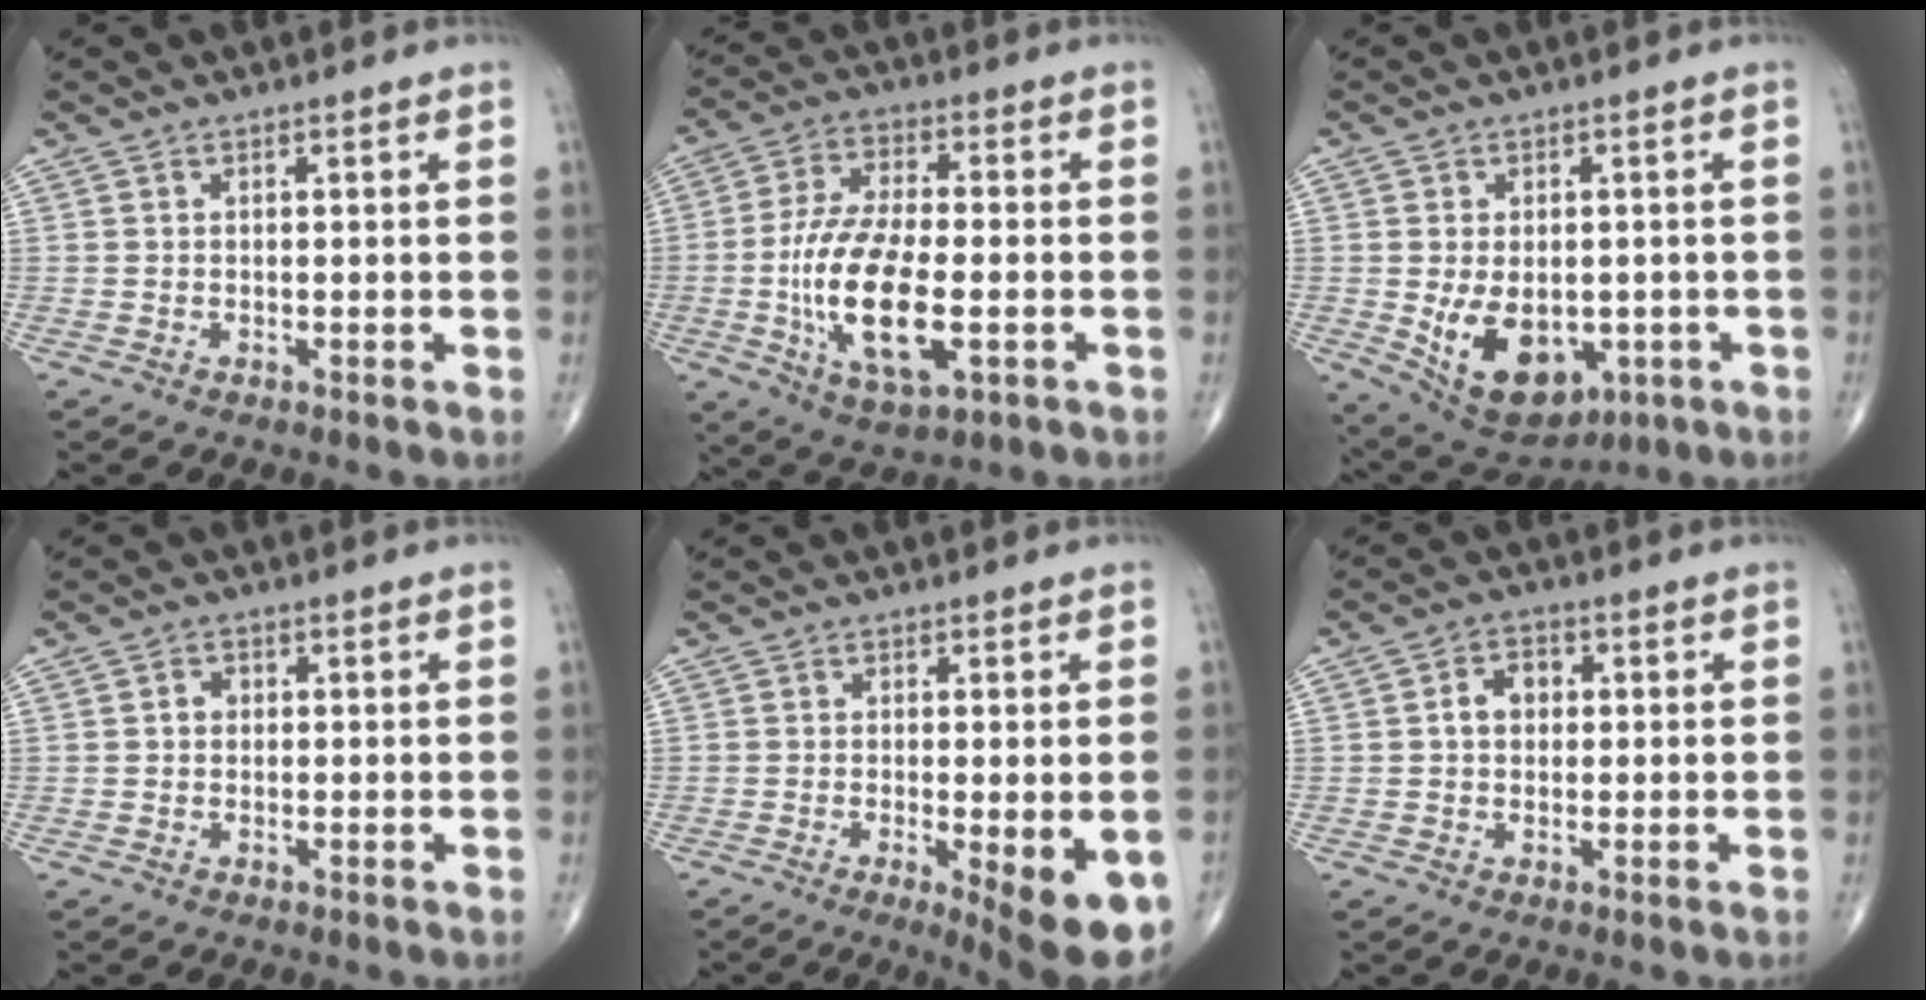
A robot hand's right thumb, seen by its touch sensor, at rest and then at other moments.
{"total": 16.7, "force": [-3.4, 7.1, 14.8], "torque": [-0.286, 0.004, -0.058]}
{"total": 13.1, "force": [-2.9, 8.5, 9.5], "torque": [-0.130, -0.004, -0.020]}
{"total": 1.6, "force": [0.1, 1.4, 0.7], "torque": [-0.004, 0.005, -0.002]}
{"total": 10.7, "force": [-3.9, 2.7, 9.6], "torque": [-0.120, -0.020, -0.051]}
{"total": 4.4, "force": [0.5, 3.4, 2.8], "torque": [-0.033, 0.014, 0.002]}